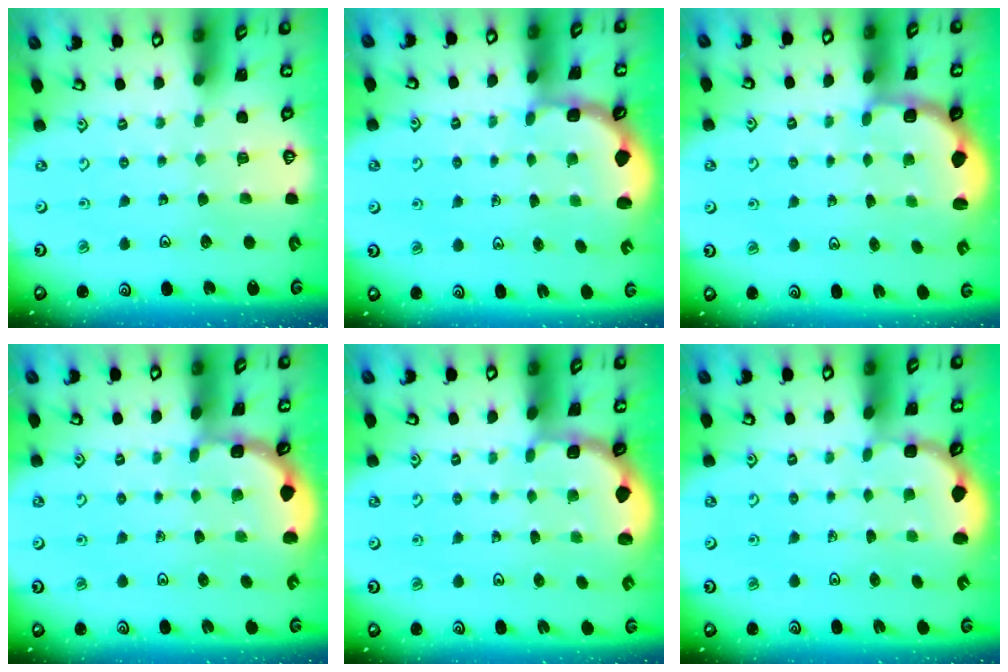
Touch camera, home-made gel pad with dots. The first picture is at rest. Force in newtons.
{"total": 2.7, "press": 2.1, "slide": 1.7}
{"total": 3.0, "press": 2.2, "slide": 2.0}
{"total": 1.9, "press": 1.9, "slide": 0.1}
{"total": 1.9, "press": 1.8, "slide": 0.7}
{"total": 3.7, "press": 3.4, "slide": 1.6}